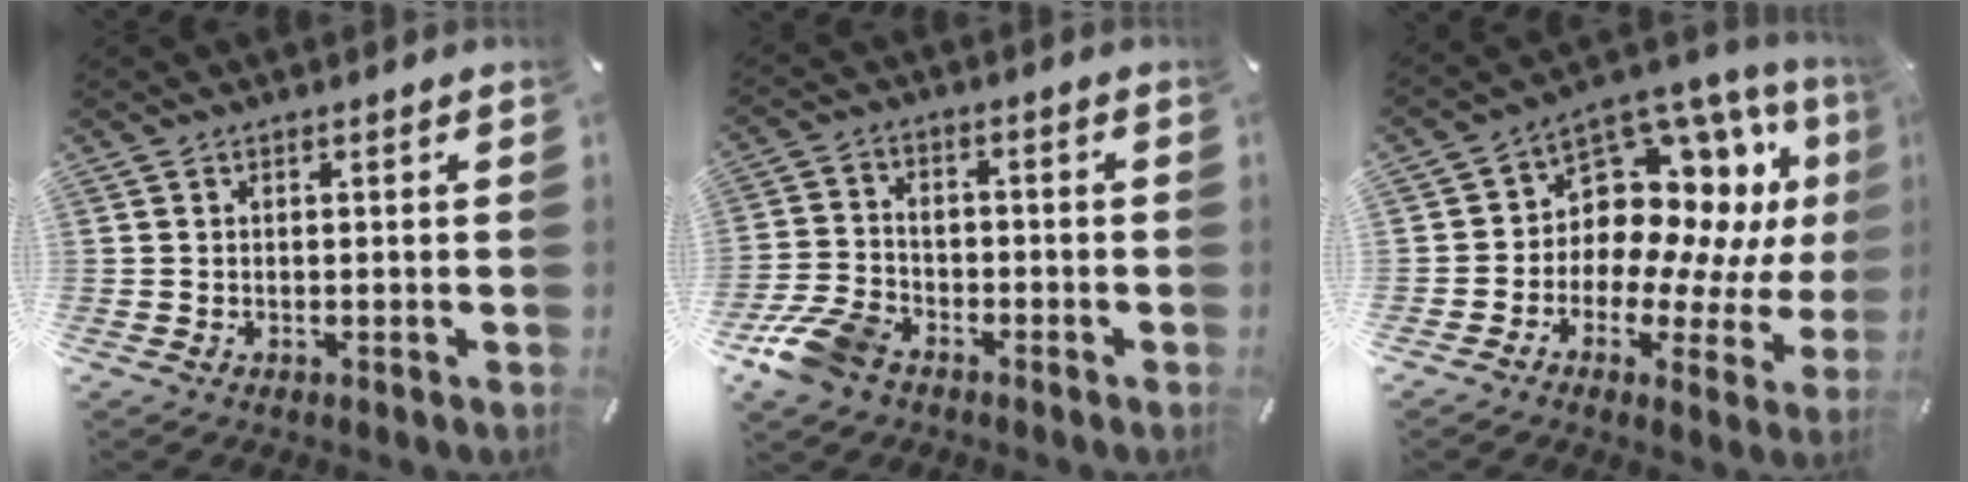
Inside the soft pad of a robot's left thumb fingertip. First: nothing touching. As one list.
[{"total": 10.1, "force": [-6.3, 6.4, 4.7], "torque": [-0.103, 0.034, -0.118]}, {"total": 12.7, "force": [5.2, 9.5, 6.5], "torque": [-0.104, -0.070, 0.093]}]